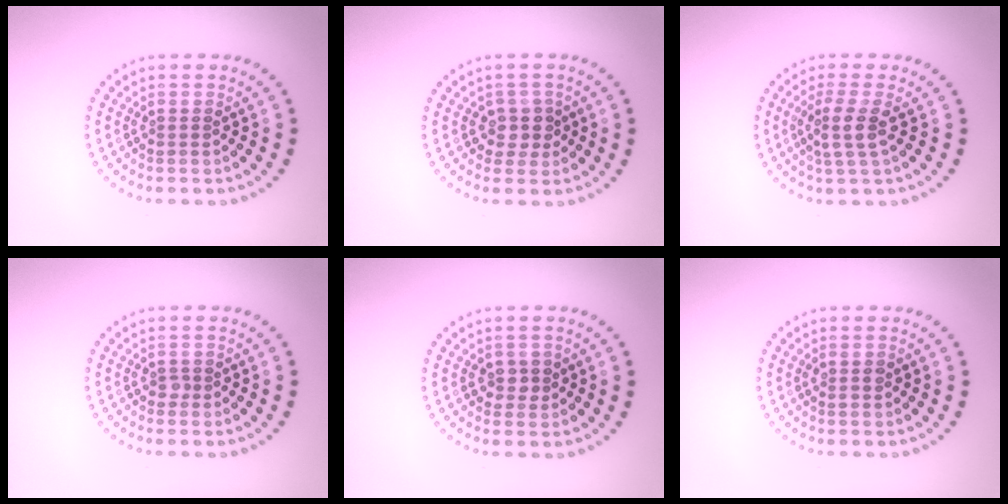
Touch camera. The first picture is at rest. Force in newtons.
{"total": 2.0, "press": 1.7, "slide": 1.2}
{"total": 2.7, "press": 2.2, "slide": 1.5}
{"total": 0.7, "press": 0.6, "slide": 0.4}
{"total": 1.5, "press": 1.4, "slide": 0.4}
{"total": 0.8, "press": 0.8, "slide": 0.3}